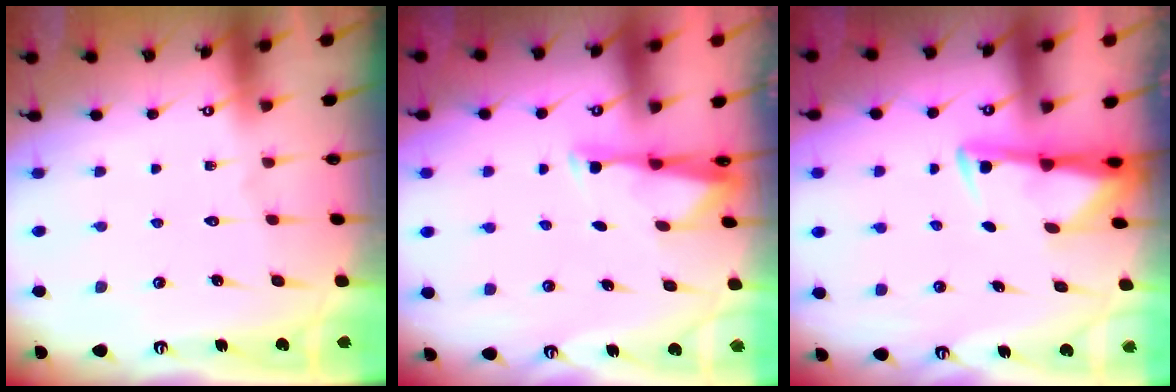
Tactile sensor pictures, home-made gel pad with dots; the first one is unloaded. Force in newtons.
{"total": 2.9, "press": 2.9, "slide": 0.6}
{"total": 2.9, "press": 2.8, "slide": 0.5}